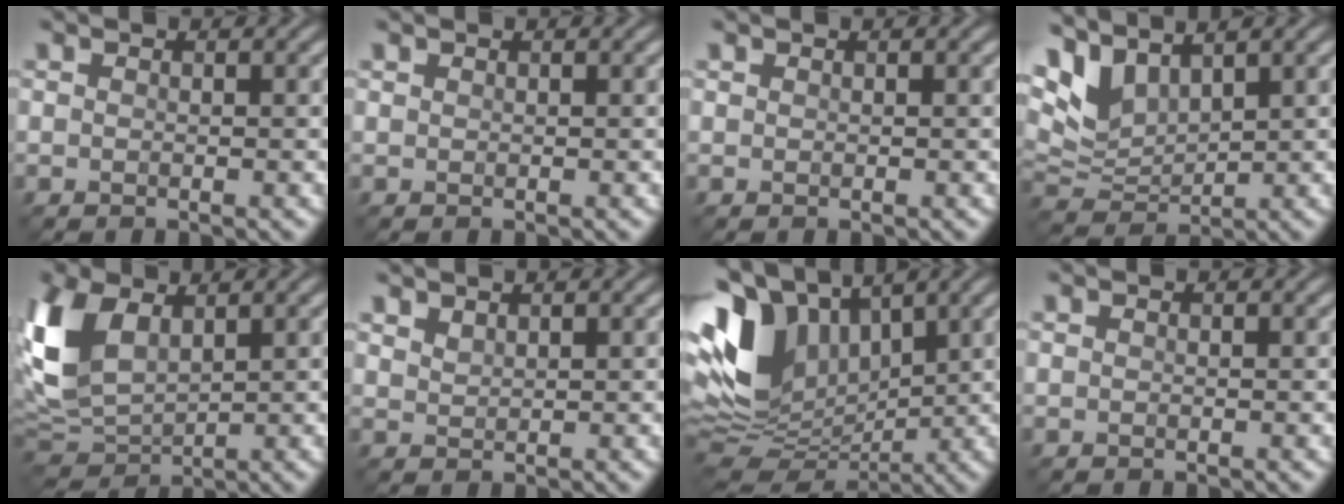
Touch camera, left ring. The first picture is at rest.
{"total": 0.0}
{"total": 0.0}
{"total": 4.7, "force": [3.2, 2.2, 2.7], "torque": [-0.070, -0.001, 0.066]}
{"total": 7.8, "force": [2.3, 4.9, 5.6], "torque": [-0.142, 0.006, 0.046]}
{"total": 1.2, "force": [1.1, 0.3, 0.3], "torque": [-0.011, 0.000, 0.027]}
{"total": 12.1, "force": [4.1, 7.7, 8.4], "torque": [-0.198, 0.017, 0.071]}
{"total": 0.0}